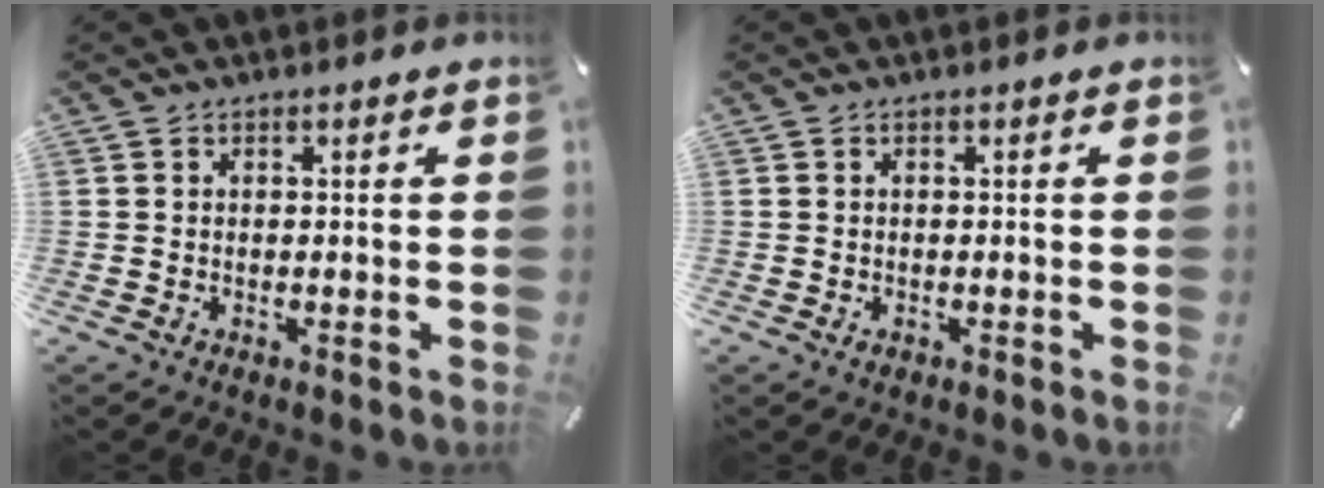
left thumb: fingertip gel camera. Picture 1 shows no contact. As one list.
[{"total": 0.7, "force": [-0.1, 0.4, 0.6], "torque": [-0.011, 0.001, -0.002]}]